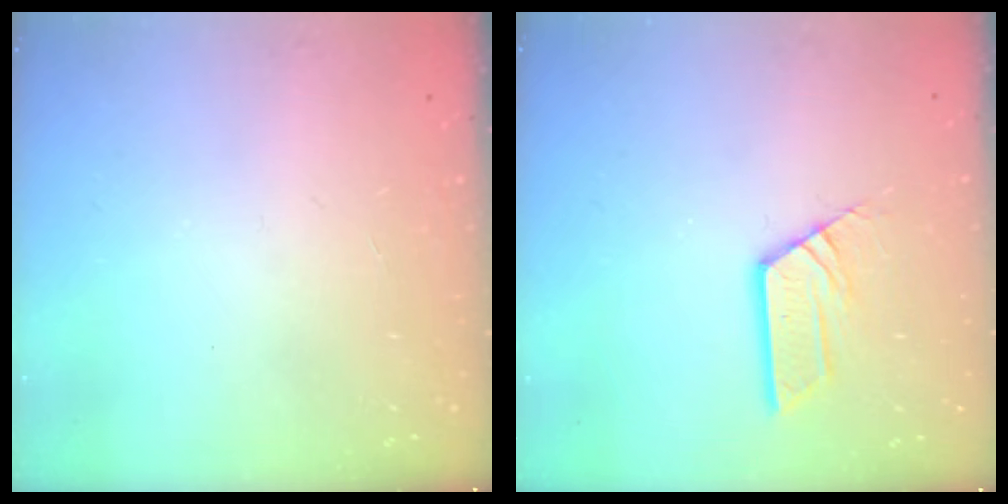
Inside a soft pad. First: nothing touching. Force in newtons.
{"total": 7.0, "press": 7.0, "slide": 0.5}